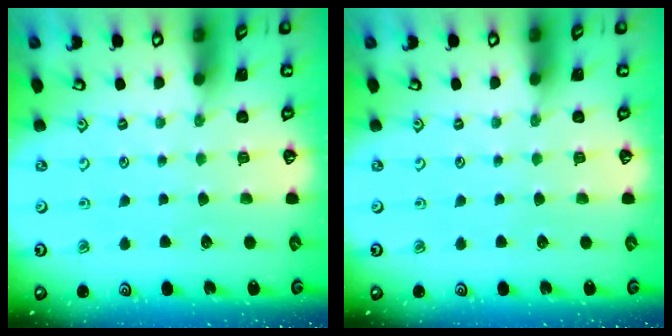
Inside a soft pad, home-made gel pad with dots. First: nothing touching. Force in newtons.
{"total": 0.0}